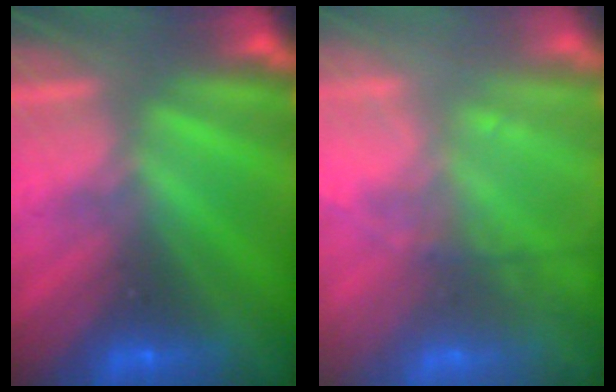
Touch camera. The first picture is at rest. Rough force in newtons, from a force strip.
{"total": 7.8}